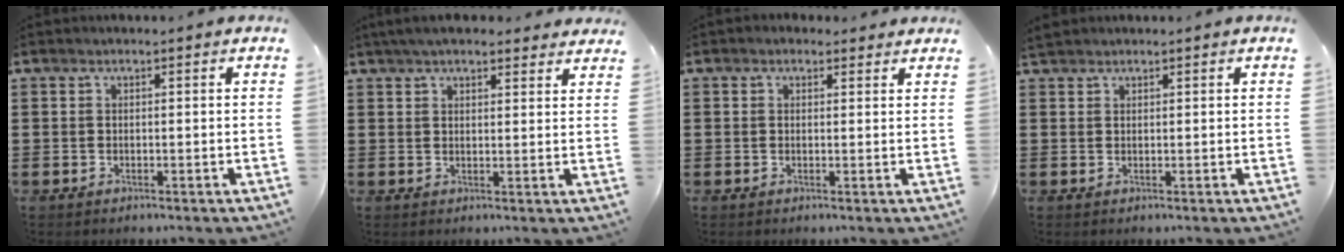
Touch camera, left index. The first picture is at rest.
{"total": 4.2, "force": [3.7, 0.8, 1.7], "torque": [-0.041, -0.001, 0.070]}
{"total": 1.3, "force": [1.0, 0.8, 0.2], "torque": [0.000, 0.004, 0.016]}
{"total": 1.3, "force": [1.2, 0.4, 0.2], "torque": [-0.008, 0.003, 0.023]}